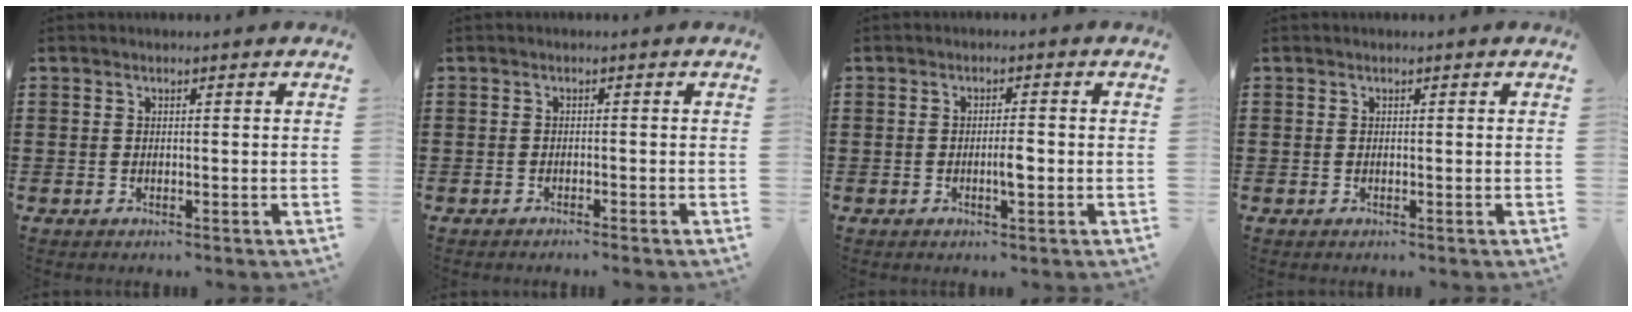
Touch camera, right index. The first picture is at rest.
{"total": 0.8, "force": [-0.8, -0.1, 0.2], "torque": [-0.006, -0.001, -0.016]}
{"total": 2.9, "force": [-0.5, 0.5, 2.8], "torque": [-0.056, -0.002, -0.012]}
{"total": 0.0}